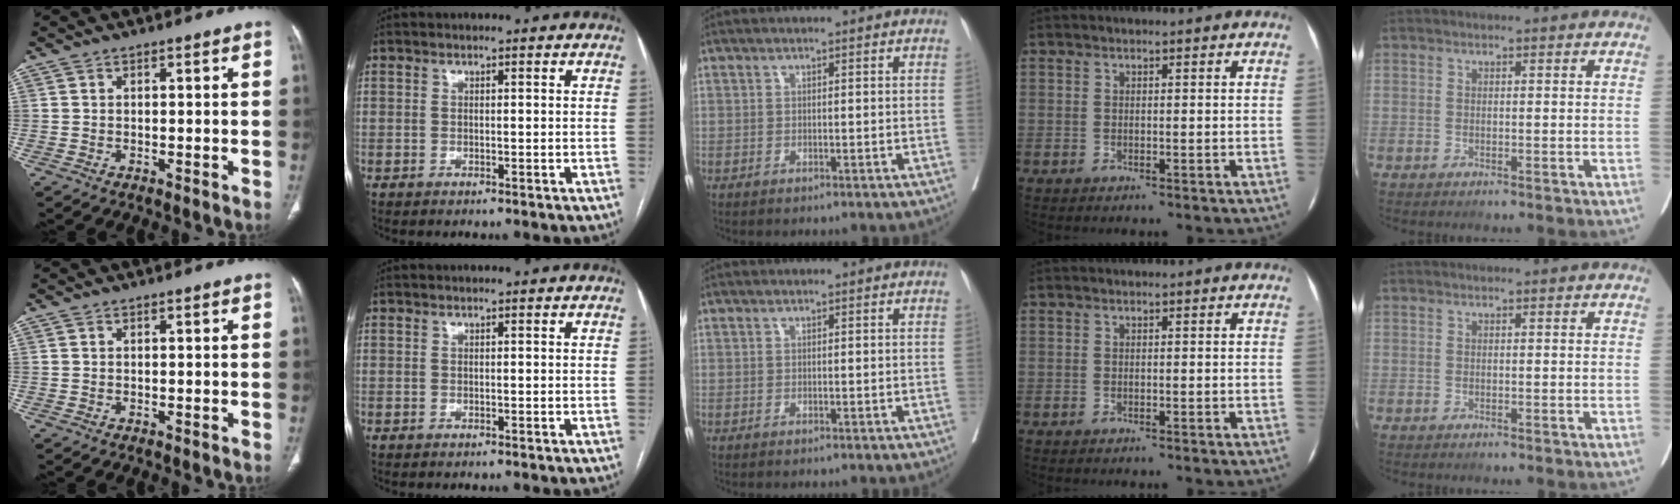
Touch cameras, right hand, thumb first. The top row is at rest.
{}